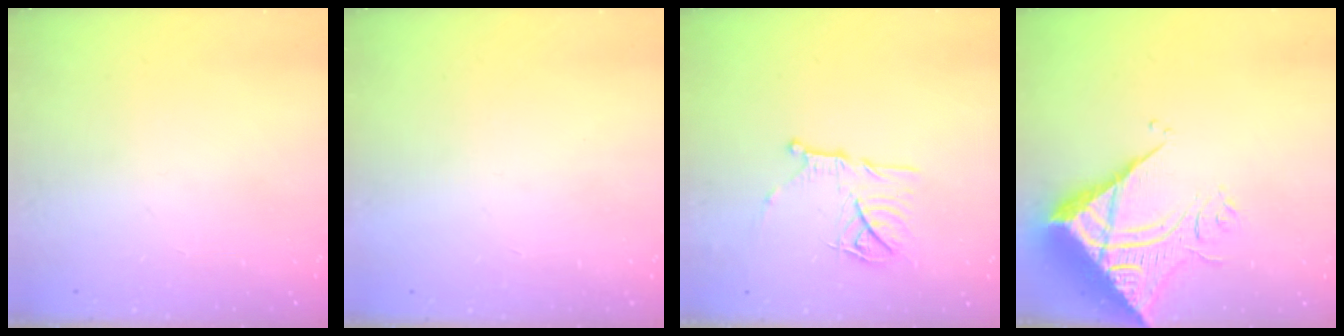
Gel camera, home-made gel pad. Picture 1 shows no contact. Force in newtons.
{"total": 1.5, "press": 1.5, "slide": 0.1}
{"total": 14.9, "press": 14.8, "slide": 1.4}
{"total": 12.1, "press": 12.0, "slide": 1.2}